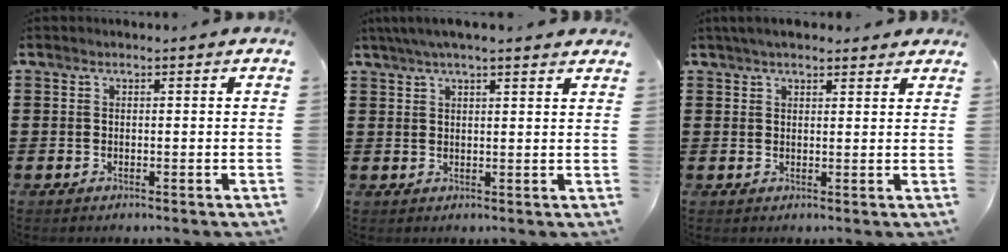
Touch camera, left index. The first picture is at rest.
{"total": 3.8, "force": [3.0, 0.2, 2.2], "torque": [-0.050, 0.003, 0.055]}
{"total": 3.1, "force": [2.7, 0.8, 1.2], "torque": [-0.029, 0.002, 0.051]}